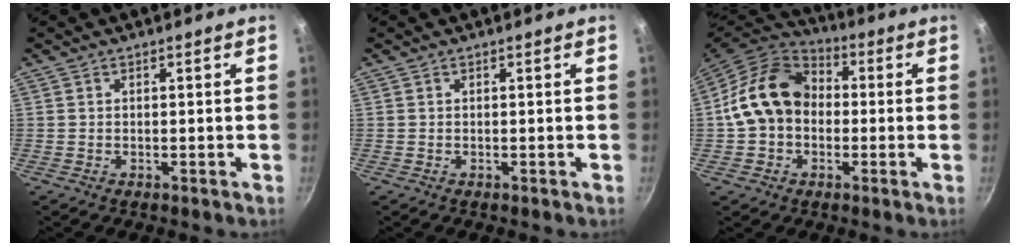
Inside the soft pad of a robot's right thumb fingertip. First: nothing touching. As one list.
[{"total": 0.0}, {"total": 15.2, "force": [0.1, 11.9, 9.4], "torque": [-0.132, 0.035, -0.012]}]